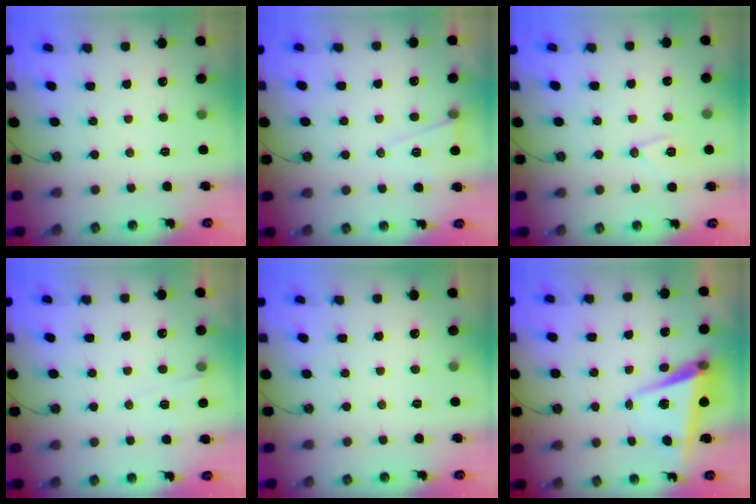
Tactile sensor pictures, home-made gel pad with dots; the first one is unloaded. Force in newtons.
{"total": 6.8, "press": 5.2, "slide": 4.4}
{"total": 8.7, "press": 8.7, "slide": 1.0}
{"total": 4.9, "press": 3.8, "slide": 3.2}
{"total": 0.0}
{"total": 6.3, "press": 5.0, "slide": 3.8}